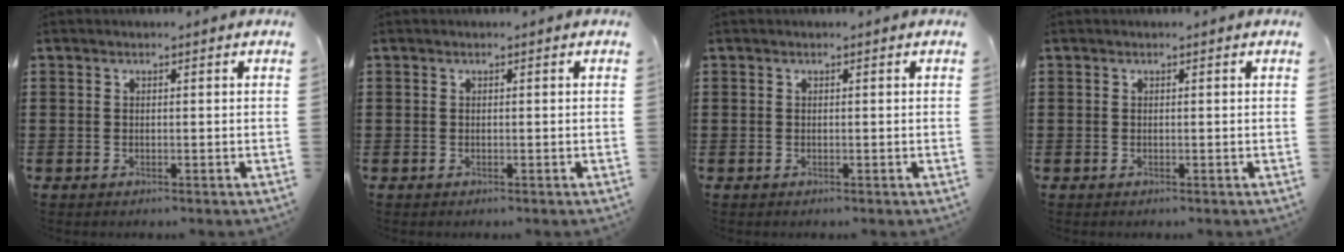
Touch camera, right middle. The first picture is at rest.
{"total": 0.0}
{"total": 0.0}
{"total": 0.0}